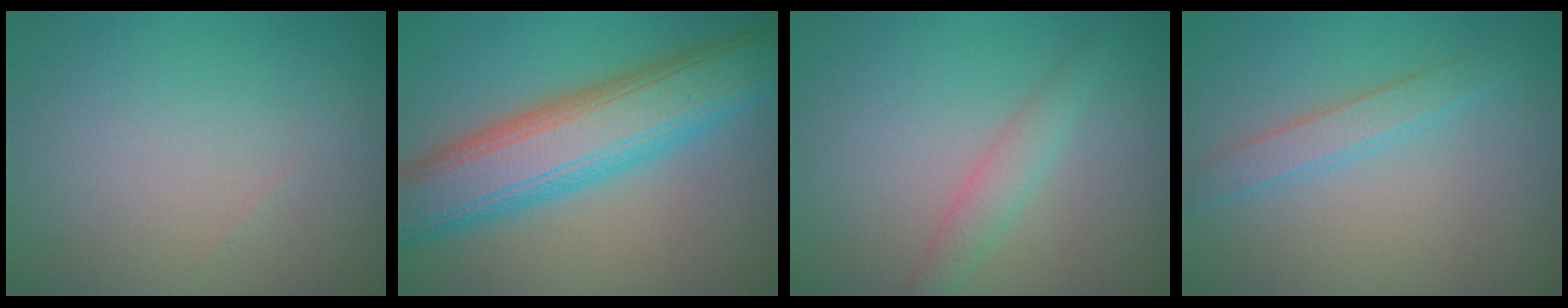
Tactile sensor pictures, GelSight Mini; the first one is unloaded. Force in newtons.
{"total": 9.2, "press": 9.2, "slide": 0.2}
{"total": 1.9, "press": 1.9, "slide": 0.1}
{"total": 2.1, "press": 2.1, "slide": 0.1}